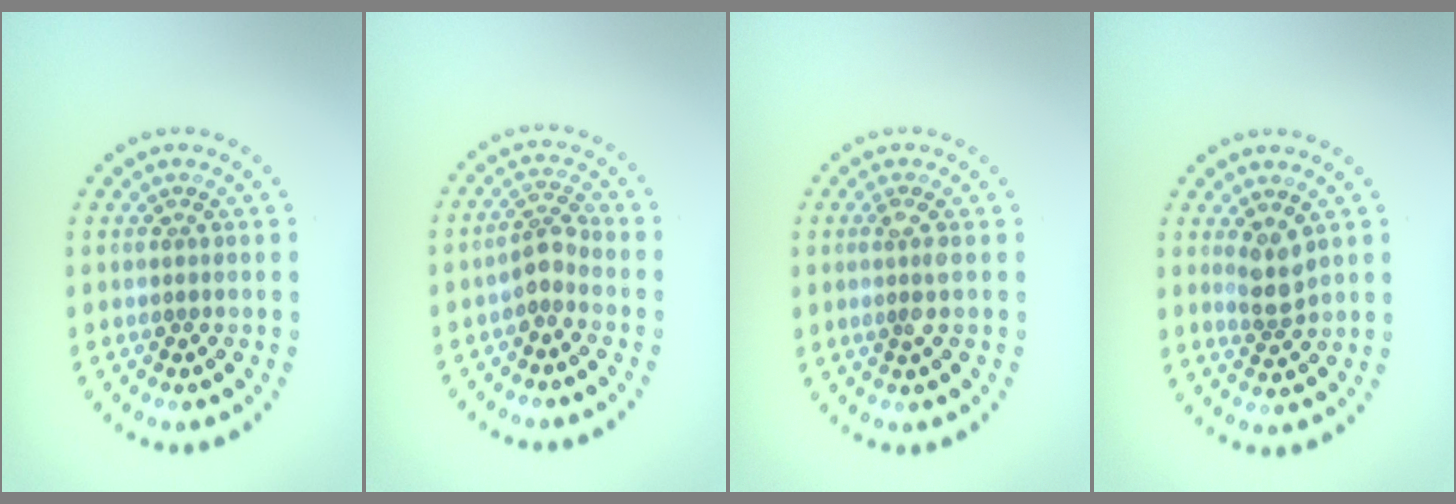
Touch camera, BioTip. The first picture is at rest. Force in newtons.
{"total": 2.0, "press": 1.6, "slide": 1.3}
{"total": 1.5, "press": 1.2, "slide": 0.9}
{"total": 2.3, "press": 1.8, "slide": 1.4}